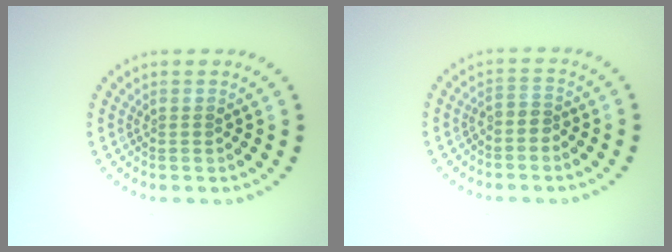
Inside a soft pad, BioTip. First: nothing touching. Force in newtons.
{"total": 1.2, "press": 0.8, "slide": 0.9}